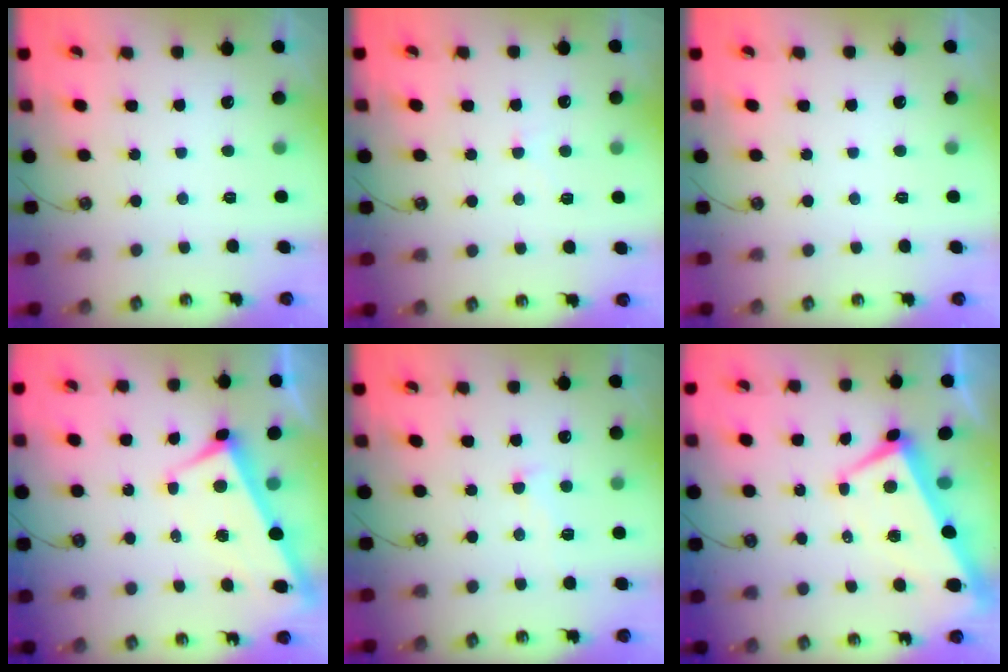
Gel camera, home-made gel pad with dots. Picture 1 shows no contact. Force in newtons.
{"total": 0.0}
{"total": 0.8, "press": 0.8, "slide": 0.1}
{"total": 2.9, "press": 2.7, "slide": 0.9}
{"total": 1.5, "press": 0.9, "slide": 1.2}
{"total": 2.2, "press": 1.9, "slide": 1.1}